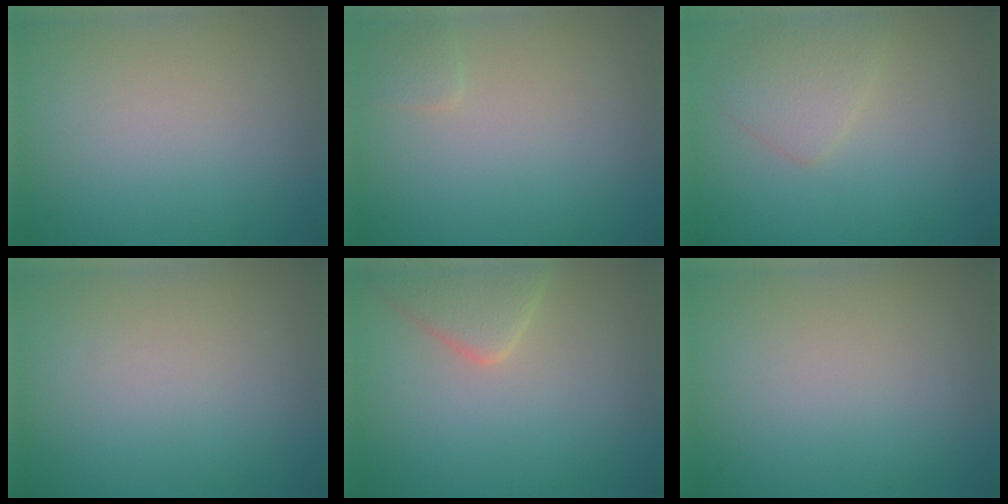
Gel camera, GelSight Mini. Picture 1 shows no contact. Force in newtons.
{"total": 0.9, "press": 0.9, "slide": 0.1}
{"total": 2.4, "press": 2.4, "slide": 0.0}
{"total": 0.0}
{"total": 3.7, "press": 3.7, "slide": 0.2}
{"total": 0.0}